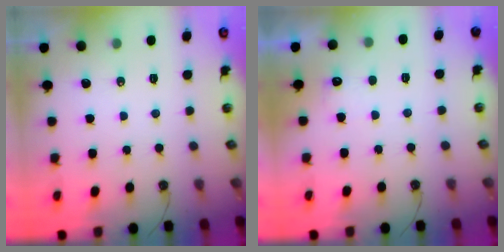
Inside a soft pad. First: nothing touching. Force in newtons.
{"total": 5.3, "press": 5.2, "slide": 1.1}